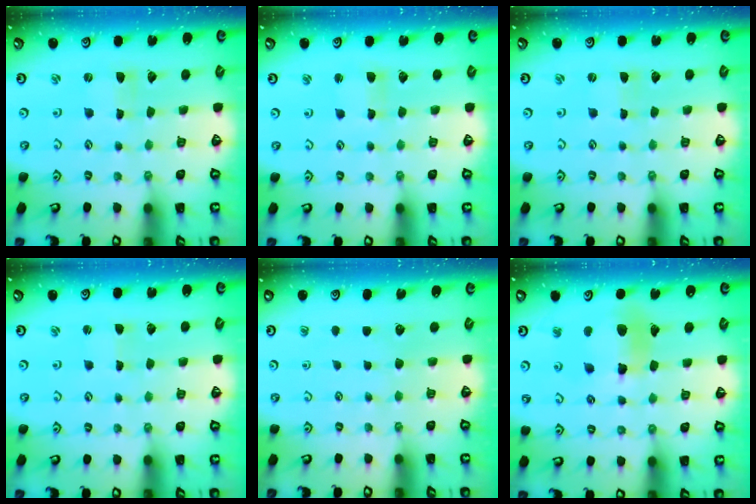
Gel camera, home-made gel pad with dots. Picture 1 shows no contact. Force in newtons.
{"total": 2.3, "press": 2.3, "slide": 0.4}
{"total": 0.0}
{"total": 0.6, "press": 0.6, "slide": 0.0}
{"total": 0.0}
{"total": 12.1, "press": 12.0, "slide": 1.5}